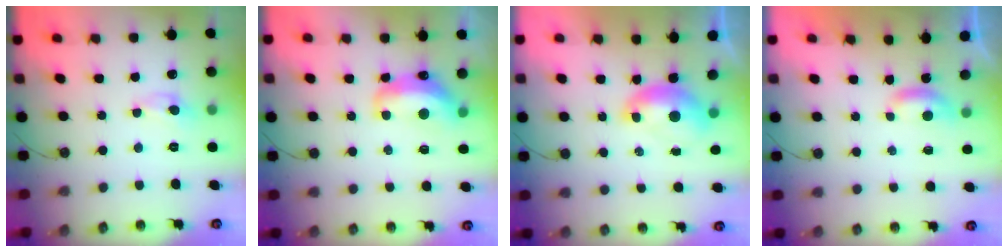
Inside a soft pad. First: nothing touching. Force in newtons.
{"total": 6.1, "press": 6.0, "slide": 1.1}
{"total": 1.5, "press": 1.4, "slide": 0.6}
{"total": 2.5, "press": 2.5, "slide": 0.4}